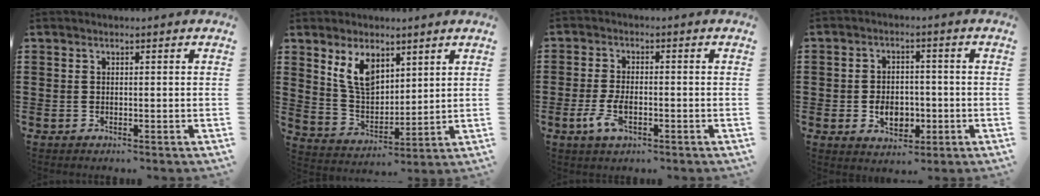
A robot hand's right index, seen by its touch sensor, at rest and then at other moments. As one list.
[{"total": 7.9, "force": [4.4, 4.2, 4.9], "torque": [-0.113, 0.001, 0.083]}, {"total": 4.6, "force": [-1.6, 2.0, 3.8], "torque": [-0.093, -0.007, -0.034]}, {"total": 4.9, "force": [-1.2, 3.6, 3.1], "torque": [-0.046, 0.002, -0.025]}]